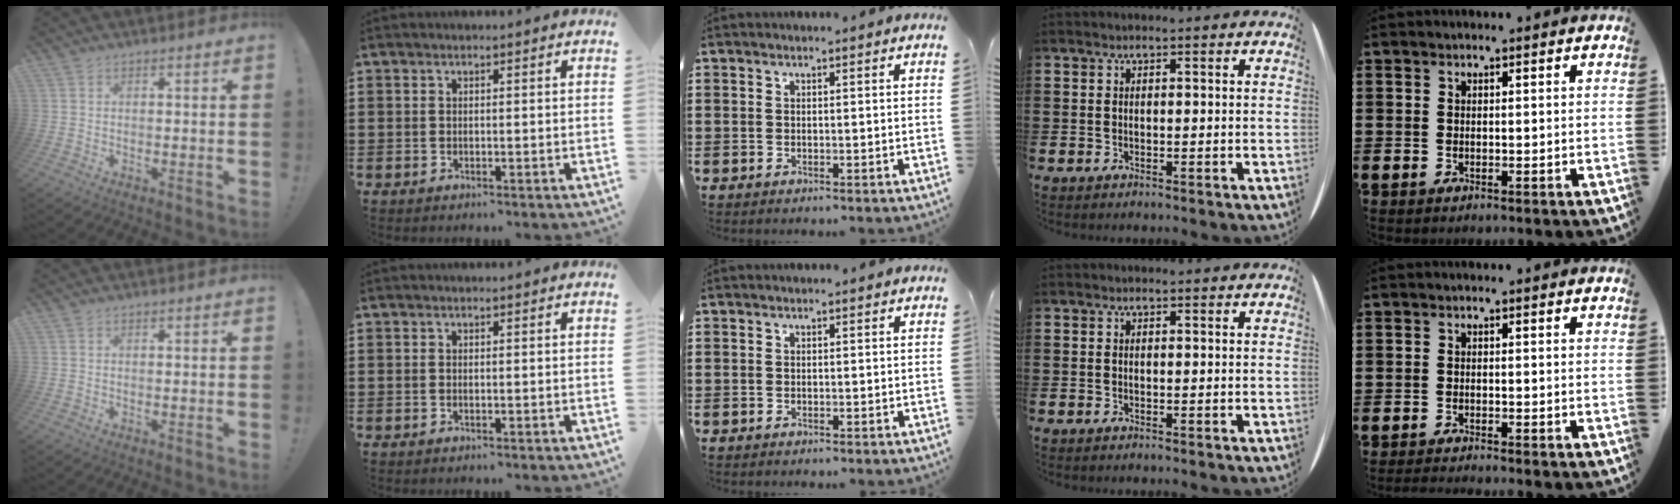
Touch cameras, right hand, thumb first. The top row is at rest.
{"little": {"total": 0.9, "force": [-0.9, -0.1, 0.3], "torque": [-0.004, -0.002, -0.017]}}